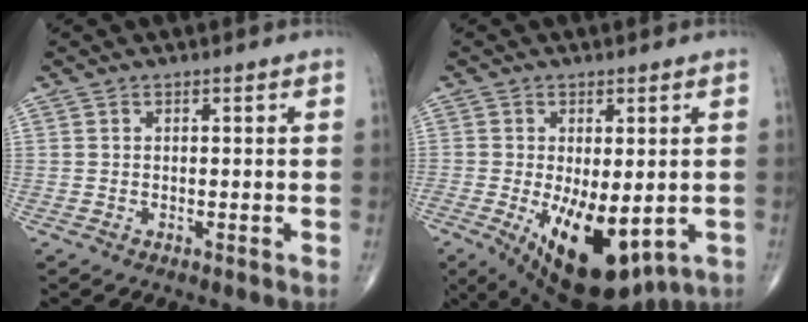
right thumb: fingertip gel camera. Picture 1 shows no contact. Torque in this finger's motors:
{"motor_torque": [4.21, 0.80, 2.63, -0.13, 0.76]}